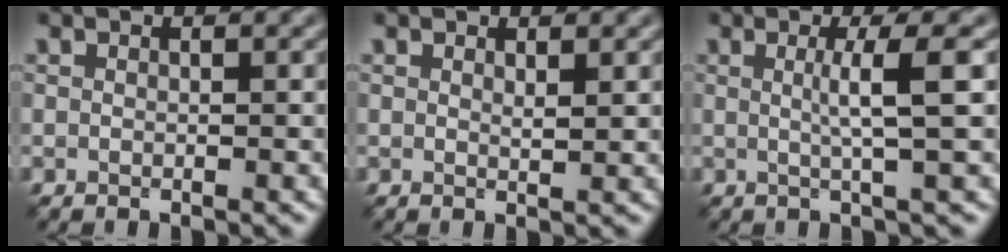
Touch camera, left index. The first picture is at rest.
{"total": 0.7, "force": [0.5, 0.0, 0.5], "torque": [-0.006, -0.002, 0.010]}
{"total": 3.7, "force": [0.5, 0.6, 3.6], "torque": [-0.058, 0.003, 0.002]}